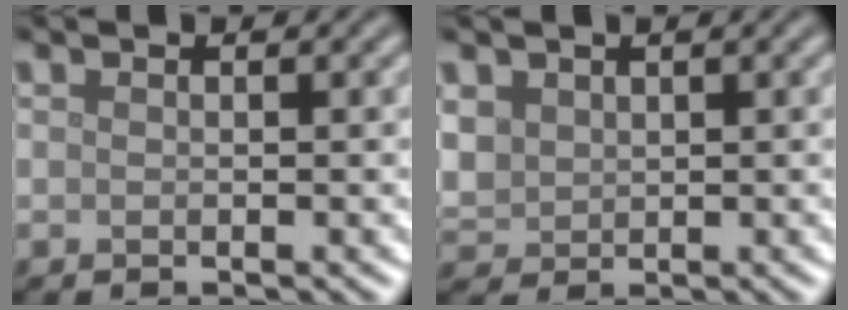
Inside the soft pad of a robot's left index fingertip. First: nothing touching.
{"total": 2.6, "force": [1.0, 2.2, 1.0], "torque": [-0.033, 0.000, 0.022]}